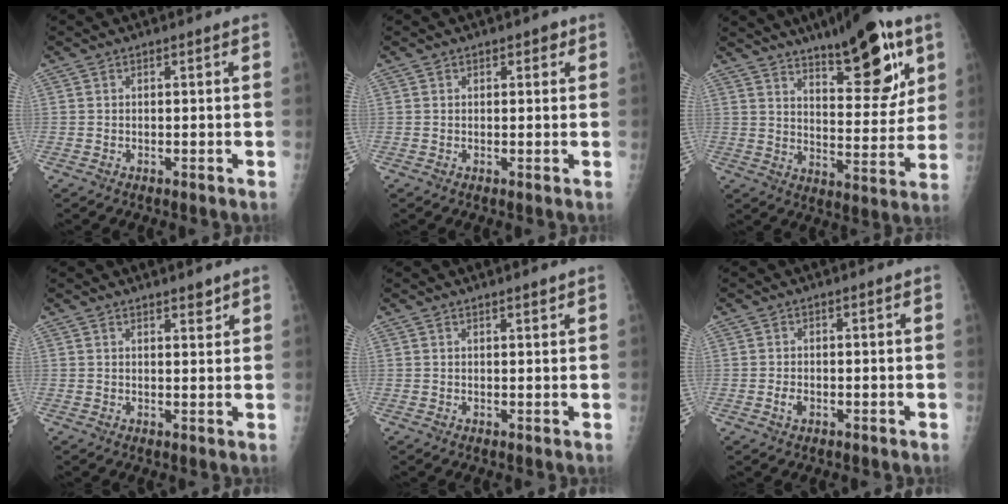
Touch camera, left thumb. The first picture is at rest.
{"total": 1.7, "force": [0.8, 1.2, 0.9], "torque": [0.004, -0.001, 0.006]}
{"total": 18.7, "force": [10.6, 6.4, 14.0], "torque": [-0.162, -0.050, 0.161]}
{"total": 2.4, "force": [1.8, 0.8, 1.3], "torque": [-0.010, -0.012, 0.026]}
{"total": 1.2, "force": [0.9, 0.3, 0.7], "torque": [-0.008, -0.006, 0.015]}
{"total": 1.7, "force": [-0.5, 1.1, 1.1], "torque": [-0.020, 0.001, -0.010]}